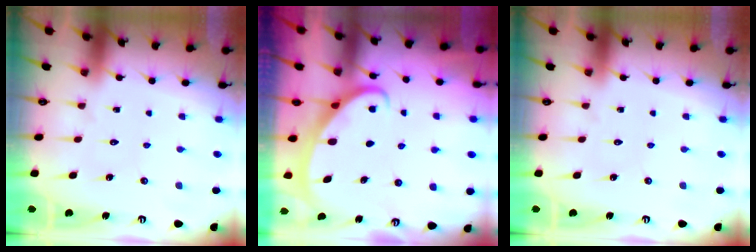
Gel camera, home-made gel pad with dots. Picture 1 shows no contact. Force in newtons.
{"total": 2.4, "press": 2.4, "slide": 0.4}
{"total": 0.0}